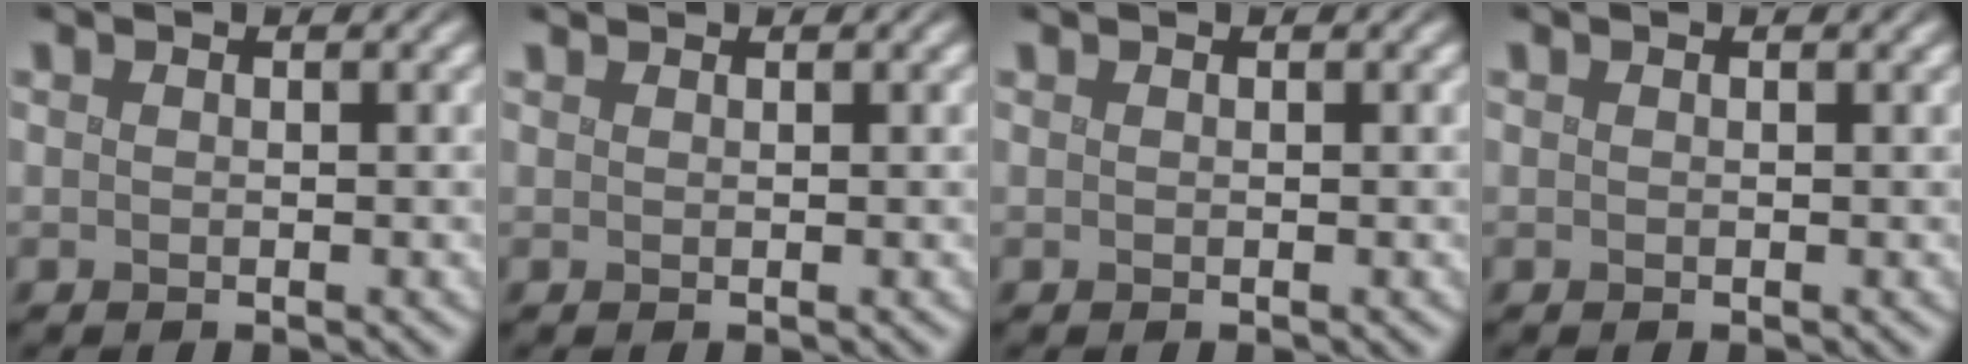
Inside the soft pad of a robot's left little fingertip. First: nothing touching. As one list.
[{"total": 0.8, "force": [0.8, 0.1, 0.0], "torque": [-0.003, -0.003, 0.011]}, {"total": 0.0}, {"total": 0.7, "force": [0.5, 0.3, 0.4], "torque": [-0.003, 0.003, -0.001]}]